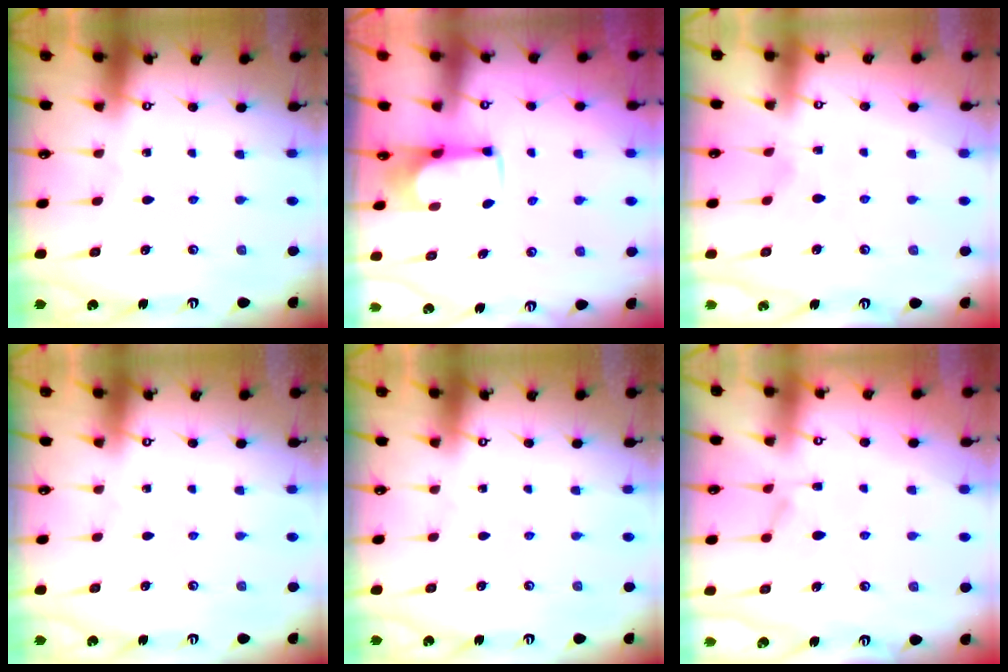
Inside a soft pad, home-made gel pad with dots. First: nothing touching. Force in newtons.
{"total": 3.7, "press": 3.6, "slide": 0.7}
{"total": 2.5, "press": 2.1, "slide": 1.3}
{"total": 0.0}
{"total": 0.0}
{"total": 1.7, "press": 0.9, "slide": 1.5}